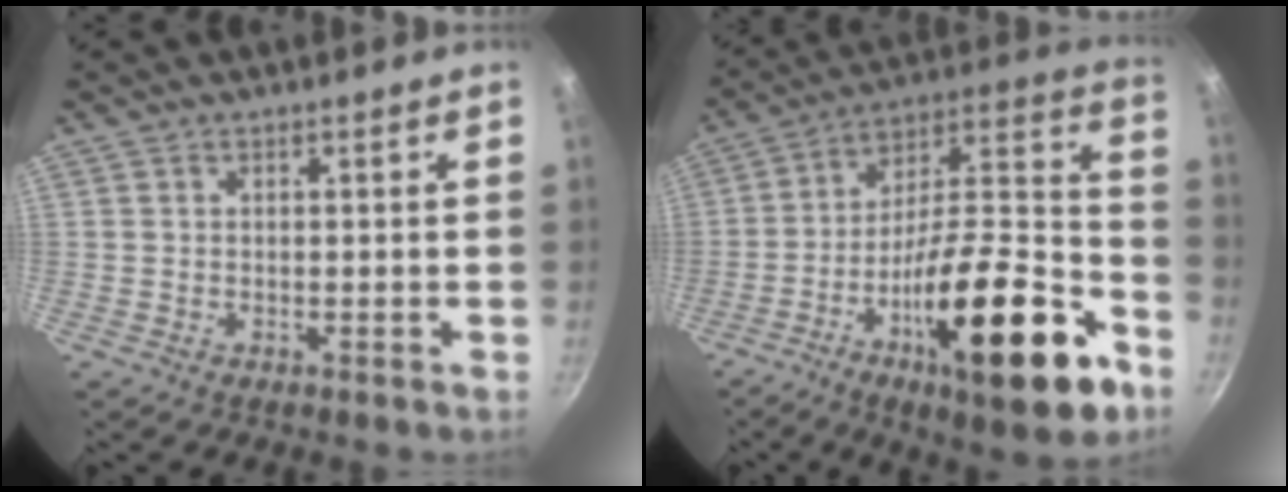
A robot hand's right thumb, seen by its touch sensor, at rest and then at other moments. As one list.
[{"total": 29.3, "force": [-13.3, 9.7, 24.3], "torque": [-0.326, 0.076, -0.216]}]